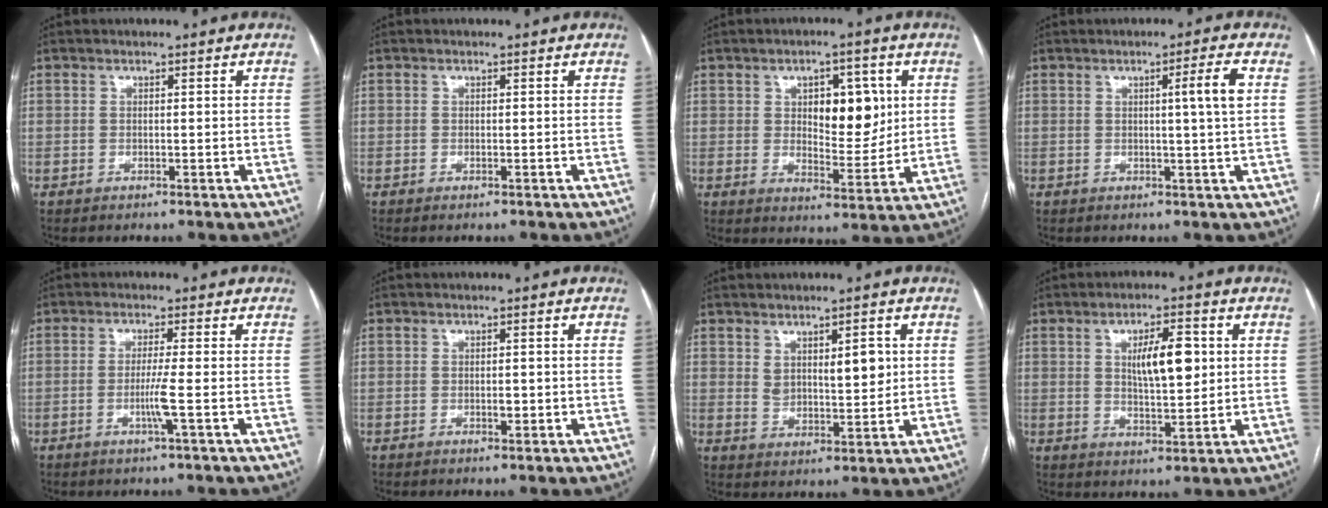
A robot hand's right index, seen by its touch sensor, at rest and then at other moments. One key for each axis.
{"total": 0.0}
{"total": 8.5, "fx": 2.3, "fy": 4.1, "fz": 7.1, "tx": -0.094, "ty": 0.006, "tz": 0.039}
{"total": 3.9, "fx": 0.8, "fy": -1.0, "fz": 3.7, "tx": -0.057, "ty": -0.002, "tz": 0.012}
{"total": 2.0, "fx": -0.5, "fy": -0.3, "fz": 1.9, "tx": -0.038, "ty": -0.003, "tz": -0.009}
{"total": 1.4, "fx": -0.3, "fy": 0.6, "fz": 1.2, "tx": -0.020, "ty": 0.001, "tz": -0.002}
{"total": 5.9, "fx": 2.2, "fy": 2.5, "fz": 4.9, "tx": -0.079, "ty": -0.002, "tz": 0.044}
{"total": 7.7, "fx": 1.8, "fy": 2.3, "fz": 7.2, "tx": -0.118, "ty": 0.005, "tz": 0.035}